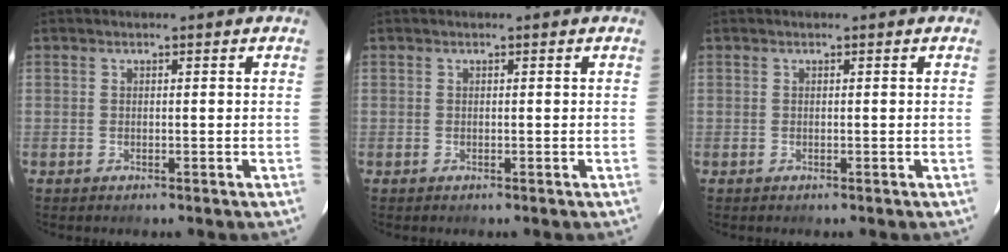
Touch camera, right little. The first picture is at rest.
{"total": 0.0}
{"total": 0.0}